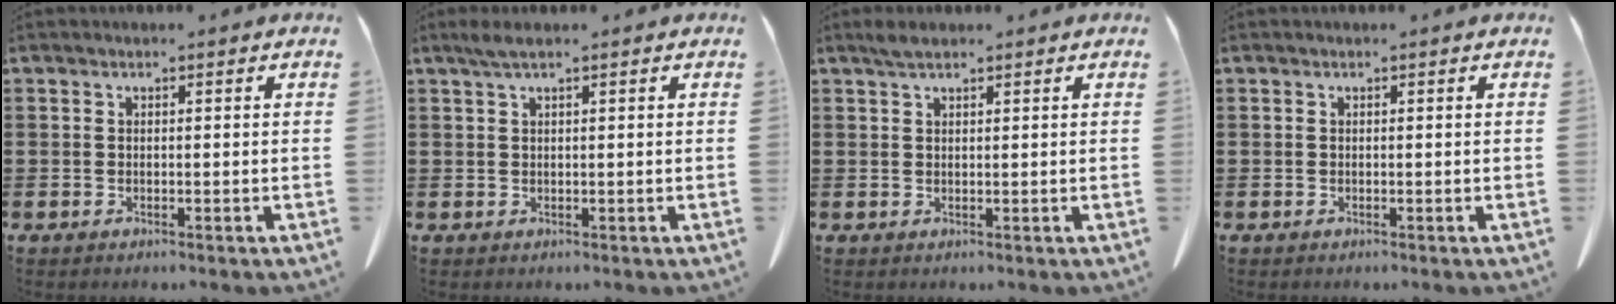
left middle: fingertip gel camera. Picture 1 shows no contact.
{"total": 1.5, "force": [0.9, 0.1, 1.2], "torque": [-0.026, 0.000, 0.017]}
{"total": 1.7, "force": [1.3, 0.4, 1.0], "torque": [-0.021, 0.002, 0.024]}
{"total": 0.0}